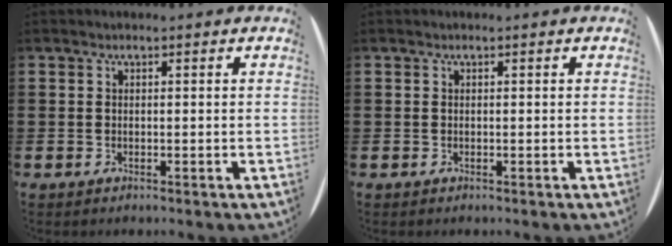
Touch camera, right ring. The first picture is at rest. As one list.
[{"total": 0.0}]